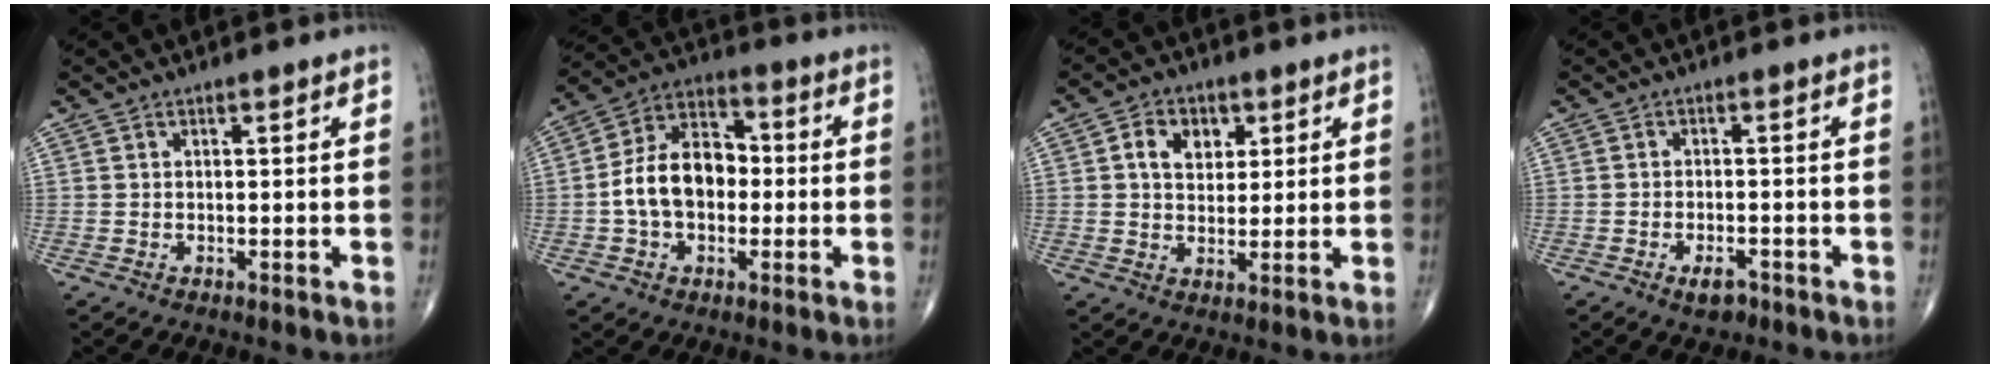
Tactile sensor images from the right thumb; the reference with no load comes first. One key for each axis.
{"total": 12.7, "fx": -1.1, "fy": 8.6, "fz": 9.2, "tx": -0.146, "ty": 0.037, "tz": -0.030}
{"total": 6.3, "fx": 2.0, "fy": 4.7, "fz": 3.7, "tx": -0.039, "ty": -0.003, "tz": 0.032}
{"total": 3.1, "fx": -1.9, "fy": 1.5, "fz": 2.0, "tx": -0.028, "ty": 0.006, "tz": -0.029}